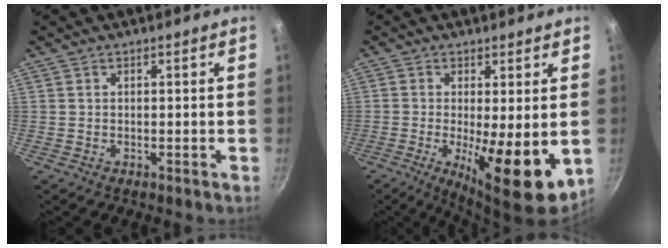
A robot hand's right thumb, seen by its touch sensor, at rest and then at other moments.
{"total": 12.1, "force": [-1.7, 3.2, 11.6], "torque": [-0.178, -0.014, -0.019]}